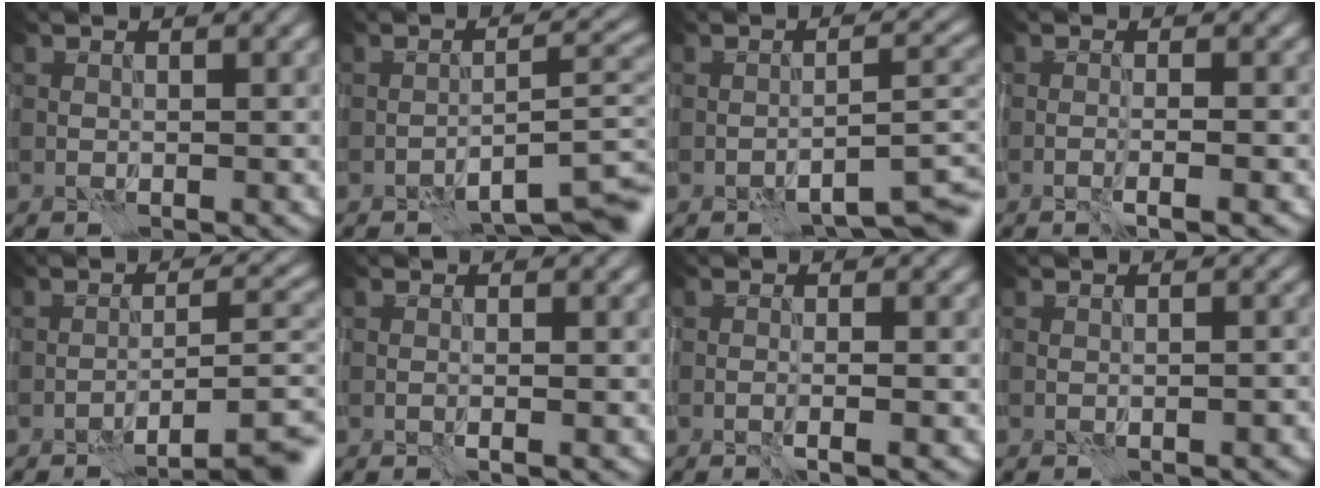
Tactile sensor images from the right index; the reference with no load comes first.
{"total": 7.2, "force": [-4.8, 1.6, 5.2], "torque": [-0.061, 0.010, -0.067]}
{"total": 5.5, "force": [-3.6, 1.3, 4.0], "torque": [-0.053, 0.007, -0.051]}
{"total": 2.2, "force": [-1.1, 0.3, 1.8], "torque": [-0.022, 0.007, -0.028]}
{"total": 7.2, "force": [-5.1, 1.4, 4.8], "torque": [-0.053, 0.015, -0.074]}
{"total": 0.9, "force": [-0.4, 0.0, 0.8], "torque": [-0.013, 0.001, -0.010]}
{"total": 1.9, "force": [-0.9, 0.3, 1.6], "torque": [-0.018, 0.007, -0.021]}
{"total": 1.0, "force": [-0.6, 0.1, 0.8], "torque": [-0.011, 0.003, -0.010]}